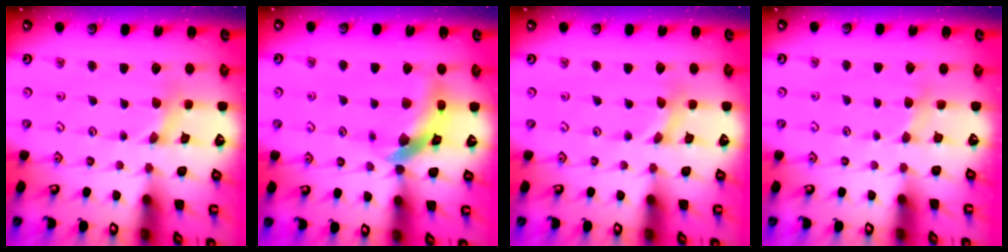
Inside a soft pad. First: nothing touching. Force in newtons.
{"total": 10.9, "press": 10.7, "slide": 1.7}
{"total": 0.0}
{"total": 2.3, "press": 2.2, "slide": 0.4}